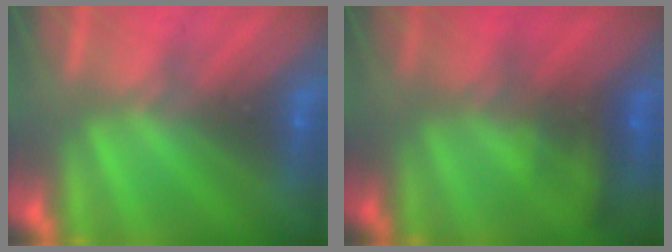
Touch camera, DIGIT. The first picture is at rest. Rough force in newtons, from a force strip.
{"total": 9.3}